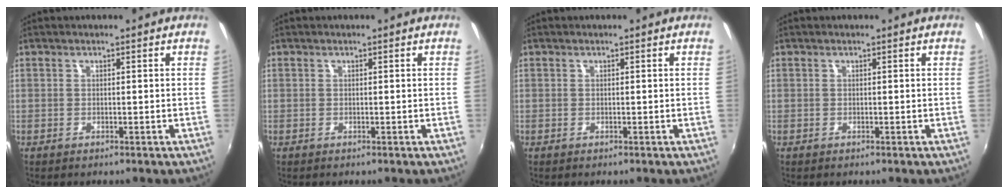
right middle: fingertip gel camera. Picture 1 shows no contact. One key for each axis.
{"total": 0.0}
{"total": 0.0}
{"total": 0.0}